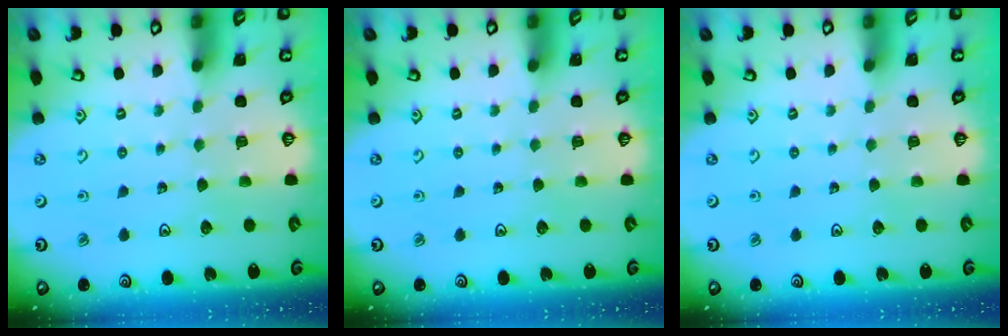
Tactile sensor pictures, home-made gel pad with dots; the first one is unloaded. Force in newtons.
{"total": 0.0}
{"total": 0.0}